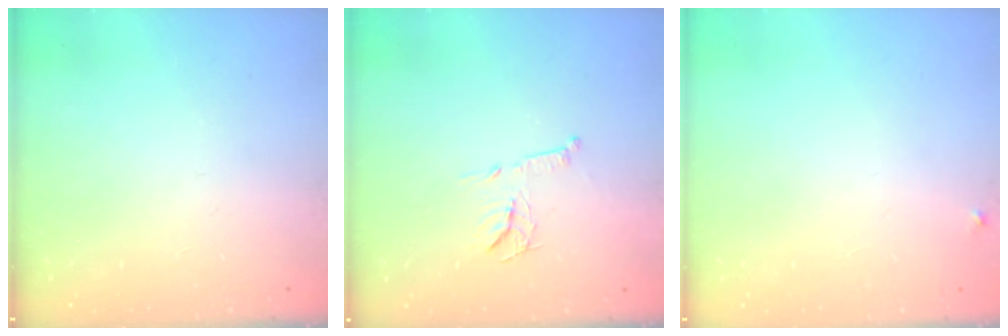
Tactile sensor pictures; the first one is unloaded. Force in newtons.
{"total": 9.7, "press": 9.7, "slide": 0.3}
{"total": 3.3, "press": 3.3, "slide": 0.4}